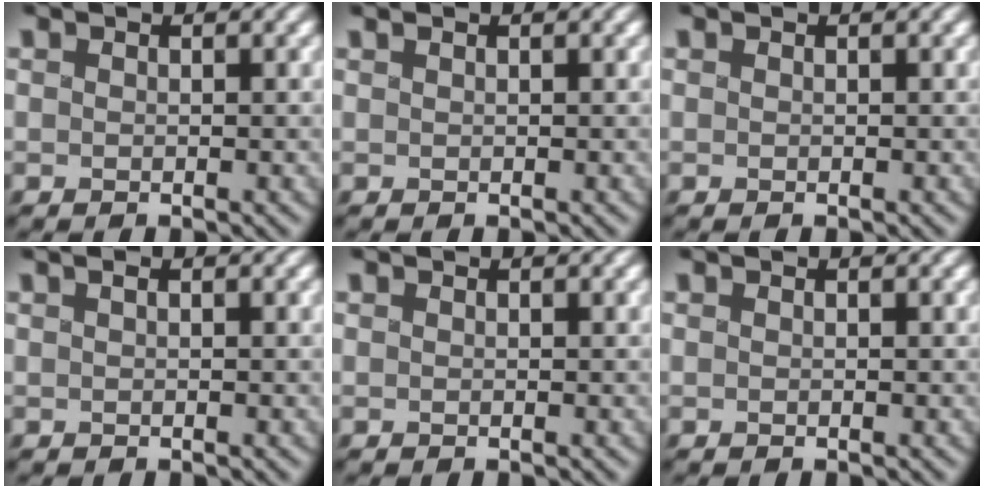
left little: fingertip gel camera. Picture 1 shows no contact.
{"total": 0.6, "force": [0.4, 0.3, 0.4], "torque": [-0.003, -0.001, 0.001]}
{"total": 0.0}
{"total": 1.5, "force": [0.6, 0.7, 1.1], "torque": [-0.010, 0.002, -0.004]}
{"total": 0.0}
{"total": 0.0}